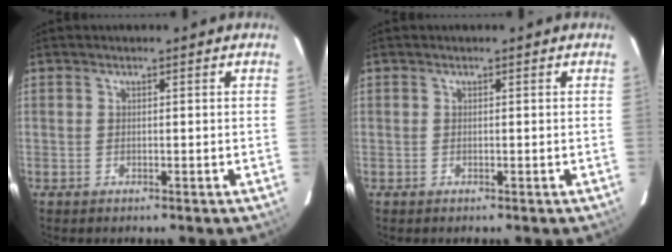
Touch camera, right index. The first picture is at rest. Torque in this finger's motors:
{"motor_torque": [-0.01, -0.01, 0.02, 0.01]}